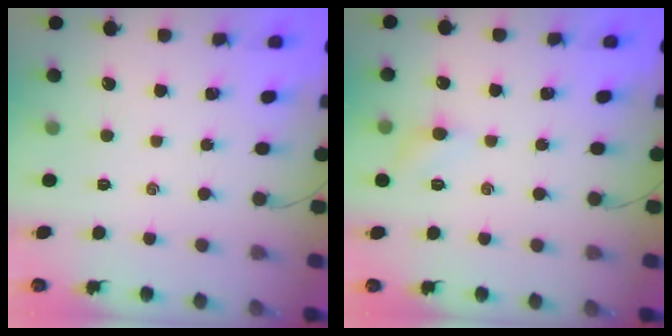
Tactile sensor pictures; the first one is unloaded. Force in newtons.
{"total": 5.1, "press": 4.9, "slide": 1.4}